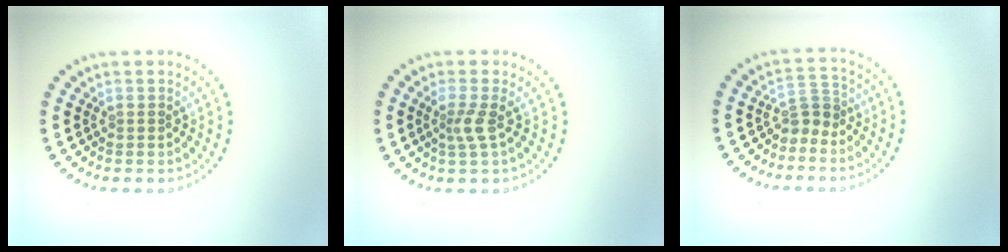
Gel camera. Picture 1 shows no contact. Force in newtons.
{"total": 2.0, "press": 1.4, "slide": 1.4}
{"total": 2.0, "press": 1.5, "slide": 1.3}